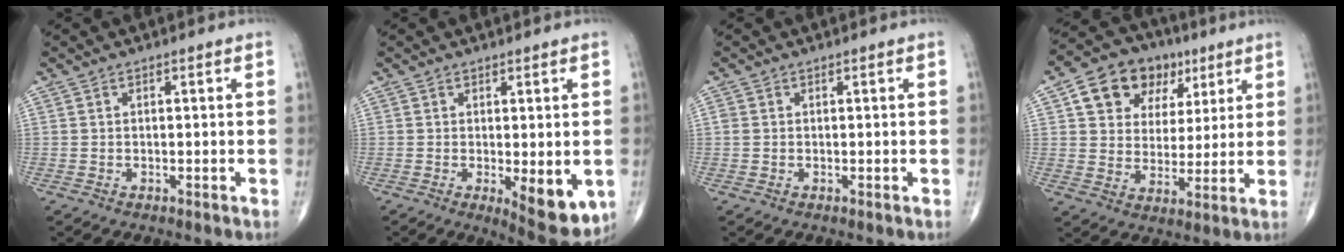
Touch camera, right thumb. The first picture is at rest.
{"total": 8.7, "force": [-1.8, 3.2, 7.8], "torque": [-0.095, -0.022, -0.017]}
{"total": 0.9, "force": [0.1, 0.8, 0.4], "torque": [-0.007, 0.002, 0.002]}
{"total": 14.1, "force": [6.3, 10.6, 6.9], "torque": [-0.072, -0.004, 0.104]}